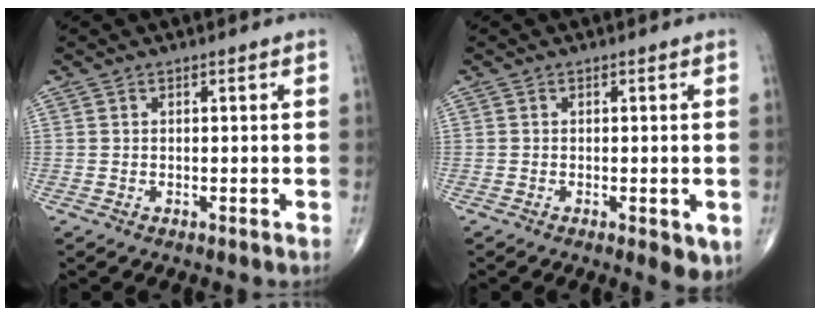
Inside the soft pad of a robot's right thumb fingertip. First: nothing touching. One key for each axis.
{"total": 4.0, "fx": -1.2, "fy": 1.5, "fz": 3.6, "tx": -0.045, "ty": -0.010, "tz": -0.015}